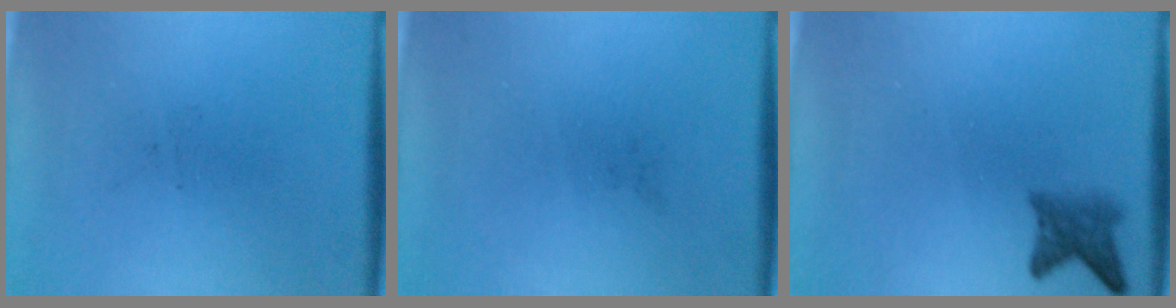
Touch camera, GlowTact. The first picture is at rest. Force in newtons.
{"total": 0.0}
{"total": 2.8}